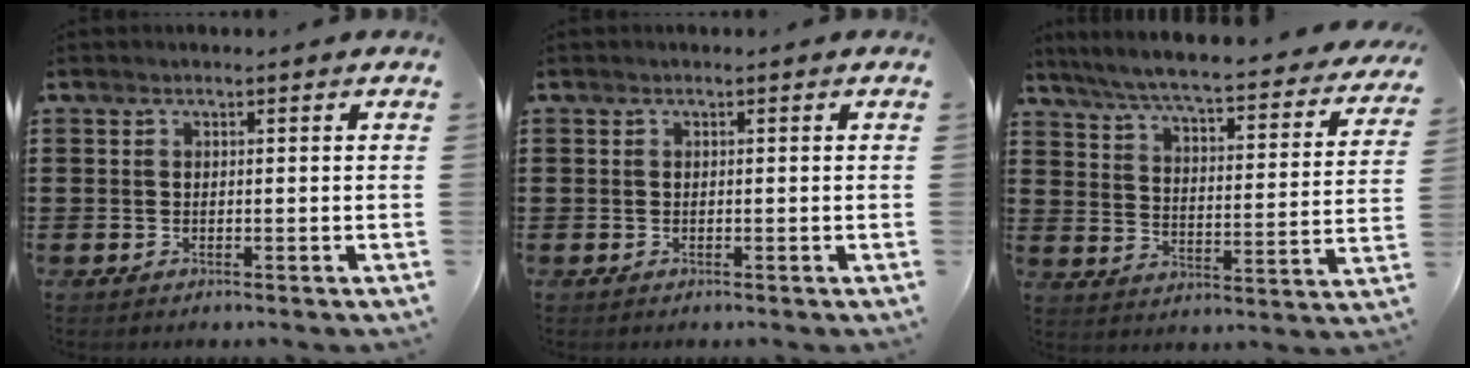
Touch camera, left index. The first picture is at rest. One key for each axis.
{"total": 0.0}
{"total": 5.9, "fx": 5.2, "fy": -0.4, "fz": 2.6, "tx": -0.075, "ty": -0.045, "tz": 0.083}